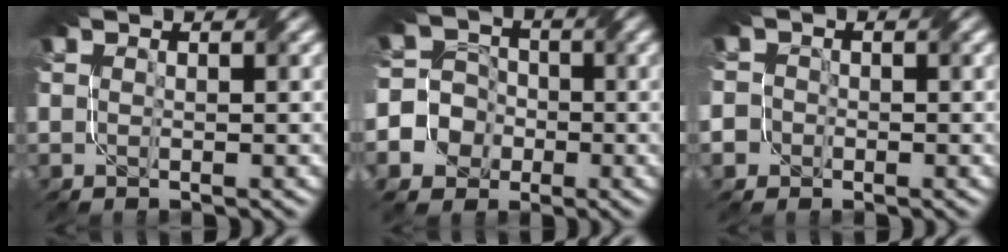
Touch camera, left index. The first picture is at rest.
{"total": 7.9, "force": [-3.4, 7.0, 1.2], "torque": [-0.030, 0.007, -0.089]}
{"total": 3.8, "force": [-1.7, 3.3, 0.6], "torque": [-0.009, 0.011, -0.060]}